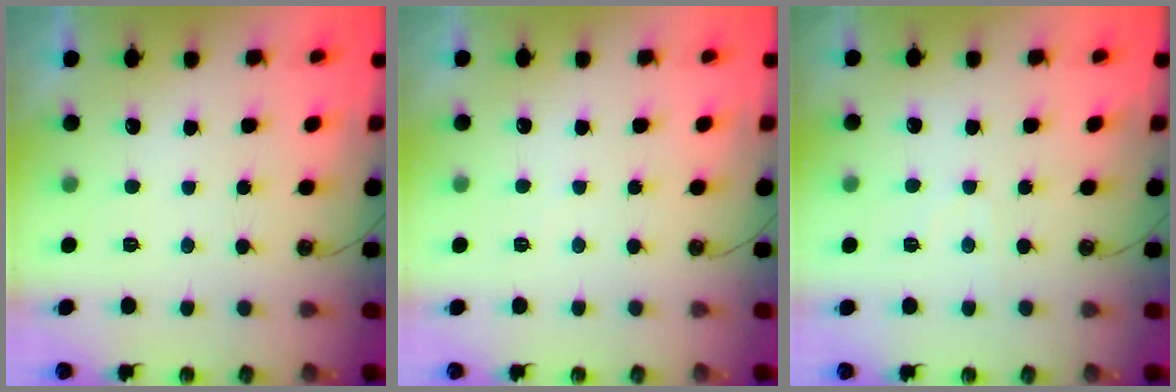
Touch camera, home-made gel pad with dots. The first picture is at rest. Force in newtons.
{"total": 2.8, "press": 2.7, "slide": 0.5}
{"total": 3.3, "press": 3.3, "slide": 0.5}